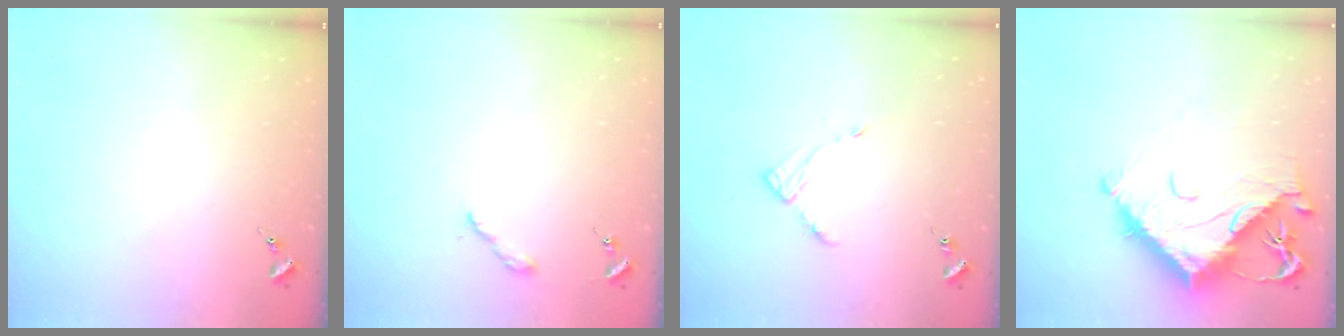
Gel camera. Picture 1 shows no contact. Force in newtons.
{"total": 2.2, "press": 2.2, "slide": 0.2}
{"total": 4.9, "press": 4.8, "slide": 0.6}
{"total": 17.1, "press": 17.0, "slide": 1.9}